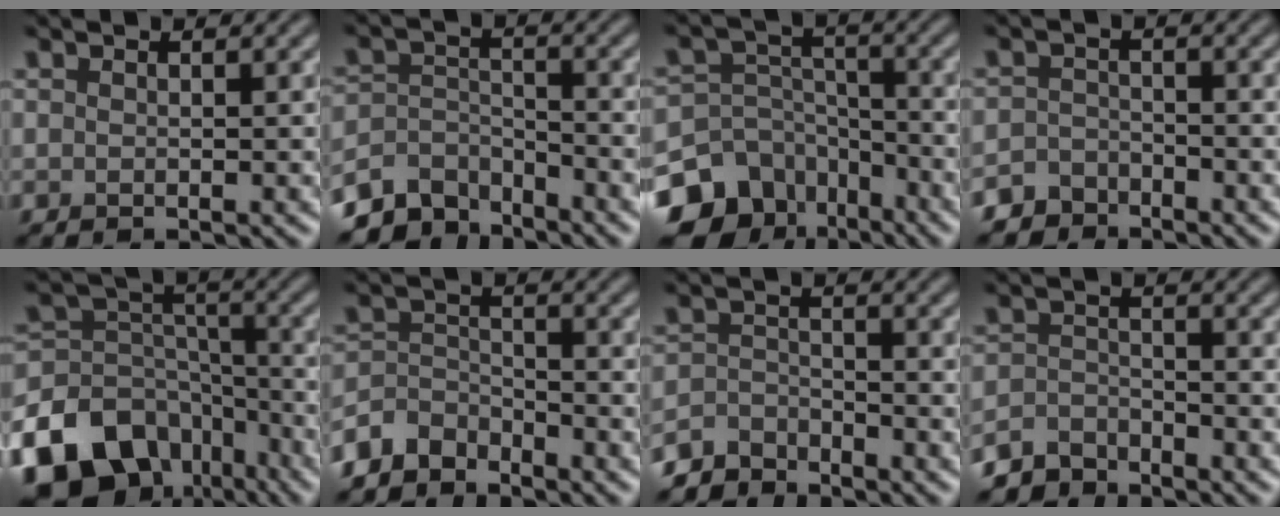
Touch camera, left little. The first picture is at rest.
{"total": 5.6, "force": [-4.9, 2.3, 1.0], "torque": [-0.016, -0.007, -0.098]}
{"total": 12.7, "force": [-8.4, 8.9, 3.6], "torque": [-0.086, -0.029, -0.137]}
{"total": 3.2, "force": [-2.8, 1.6, 0.0], "torque": [0.014, -0.002, -0.055]}
{"total": 16.7, "force": [-10.4, 11.5, 6.1], "torque": [-0.150, -0.030, -0.157]}
{"total": 3.8, "force": [-3.4, 1.6, 0.5], "torque": [-0.005, 0.004, -0.078]}
{"total": 3.7, "force": [-3.5, 1.1, 0.3], "torque": [-0.001, 0.002, -0.075]}
{"total": 3.7, "force": [-3.5, 1.1, 0.3], "torque": [-0.002, 0.000, -0.074]}